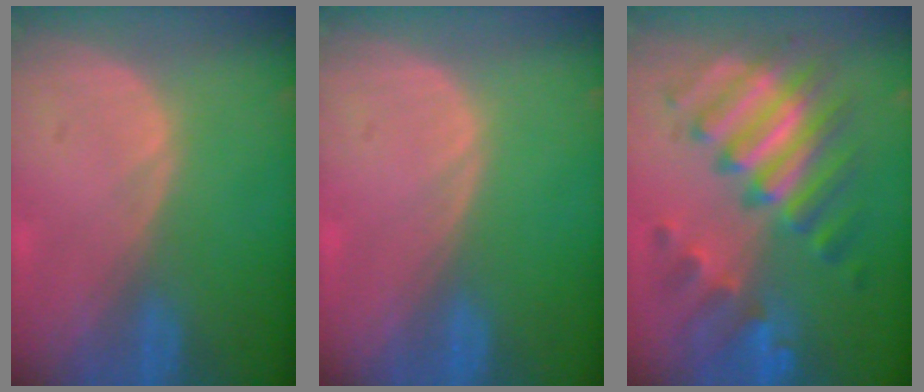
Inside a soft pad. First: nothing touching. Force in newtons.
{"total": 0.0}
{"total": 10.5, "press": 10.5, "slide": 0.9}